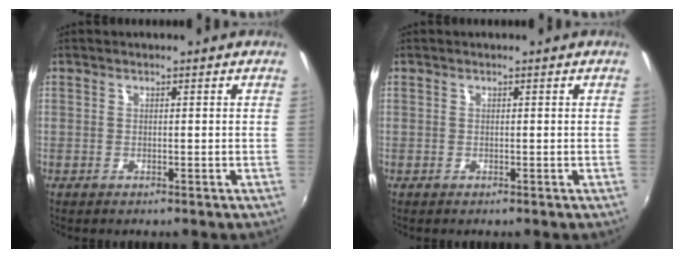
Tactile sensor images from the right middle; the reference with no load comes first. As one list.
[{"total": 0.0}]